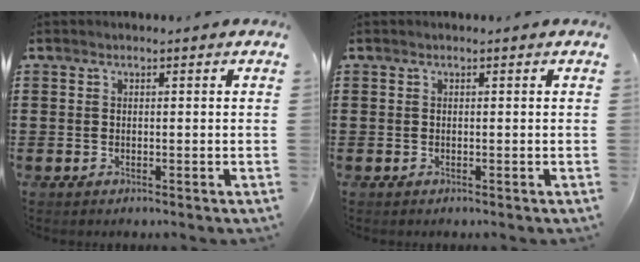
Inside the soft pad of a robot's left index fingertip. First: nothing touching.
{"total": 0.0}